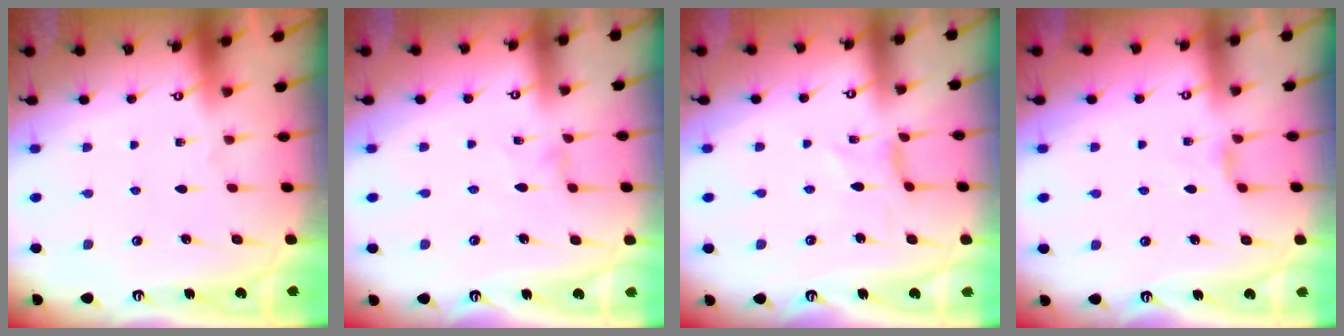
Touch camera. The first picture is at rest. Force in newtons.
{"total": 0.8, "press": 0.8, "slide": 0.2}
{"total": 0.0}
{"total": 2.2, "press": 2.2, "slide": 0.4}